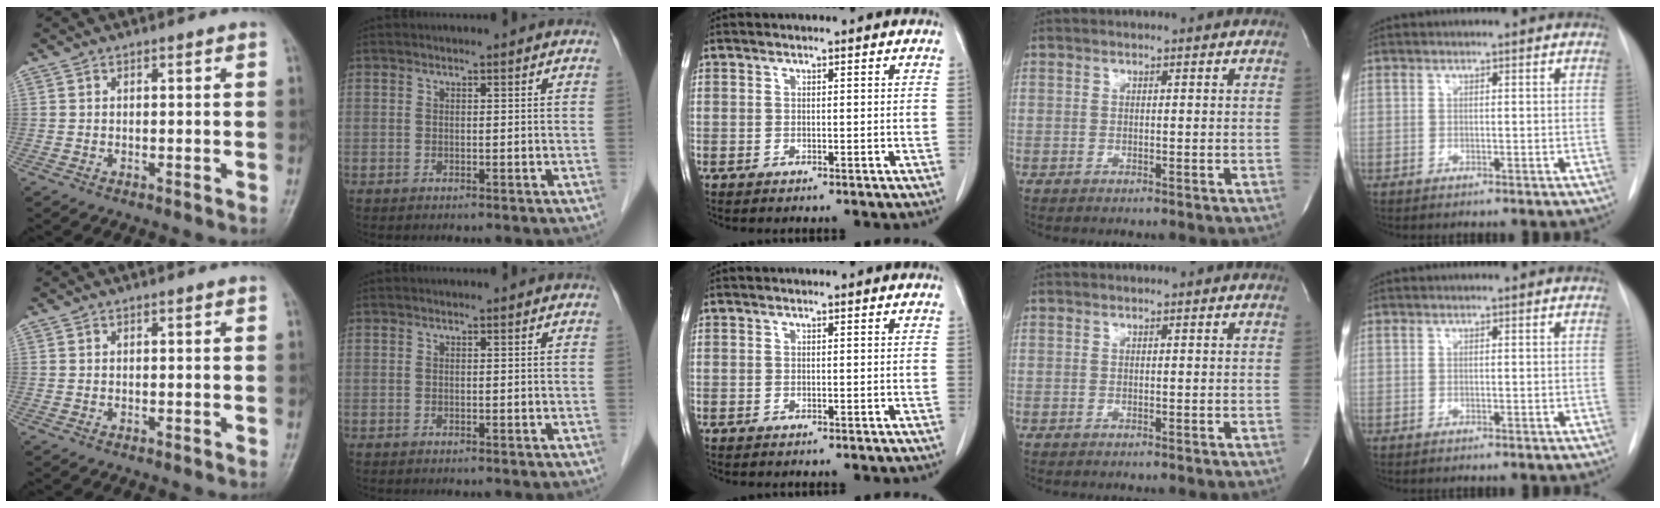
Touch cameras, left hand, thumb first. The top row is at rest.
{}